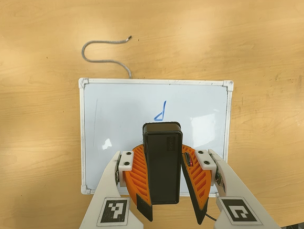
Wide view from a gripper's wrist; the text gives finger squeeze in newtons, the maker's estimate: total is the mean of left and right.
{"total": 9.3, "left": 9.3, "right": 9.4}